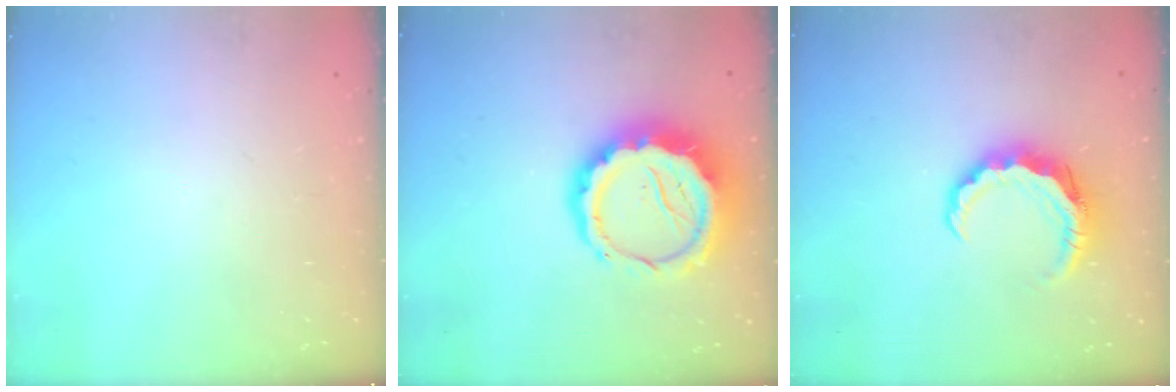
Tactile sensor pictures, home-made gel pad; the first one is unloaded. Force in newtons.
{"total": 15.2, "press": 14.8, "slide": 3.2}
{"total": 7.9, "press": 7.8, "slide": 1.1}